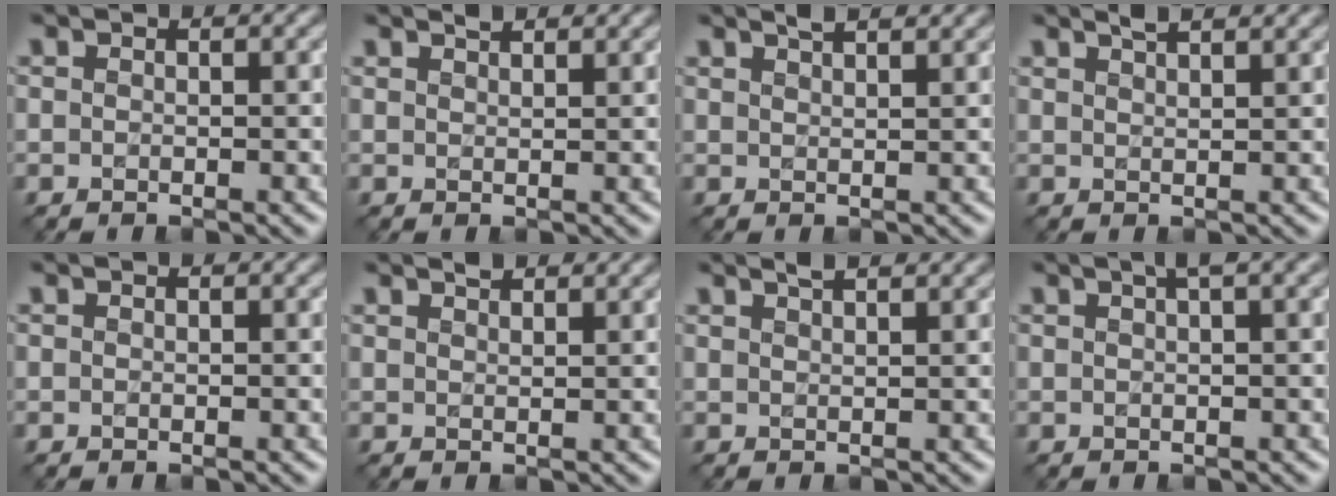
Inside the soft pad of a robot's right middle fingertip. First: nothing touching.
{"total": 1.6, "force": [1.5, 0.3, 0.6], "torque": [-0.004, 0.002, 0.016]}
{"total": 3.3, "force": [2.5, 1.1, 1.8], "torque": [0.001, 0.018, 0.011]}
{"total": 3.3, "force": [2.5, 1.1, 1.8], "torque": [0.001, 0.018, 0.012]}
{"total": 0.0}
{"total": 1.5, "force": [1.4, 0.2, 0.5], "torque": [-0.006, -0.001, 0.021]}
{"total": 2.9, "force": [2.2, 0.9, 1.6], "torque": [0.003, 0.014, 0.007]}
{"total": 2.5, "force": [1.4, 0.5, 2.0], "torque": [-0.023, 0.008, 0.017]}